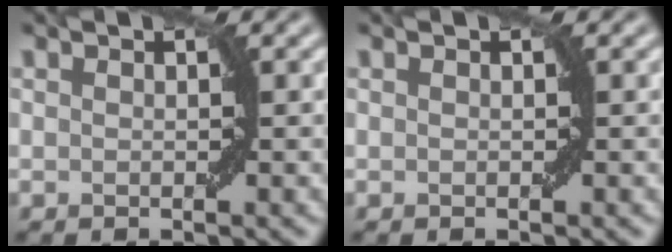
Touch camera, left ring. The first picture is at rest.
{"total": 0.0}